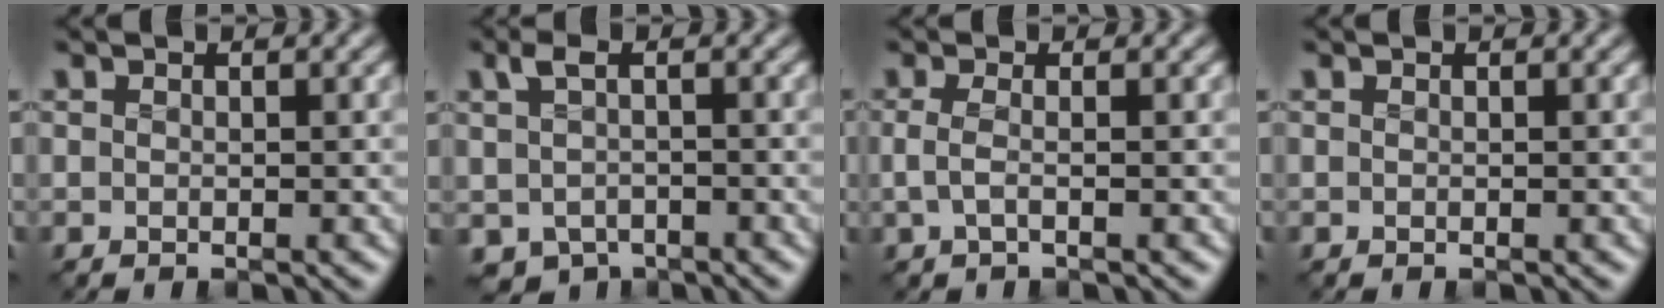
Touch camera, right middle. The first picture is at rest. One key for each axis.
{"total": 3.2, "fx": -0.9, "fy": 2.3, "fz": 2.0, "tx": -0.047, "ty": -0.013, "tz": -0.016}
{"total": 1.6, "fx": -0.3, "fy": 0.5, "fz": 1.5, "tx": -0.041, "ty": -0.004, "tz": -0.010}
{"total": 0.0}